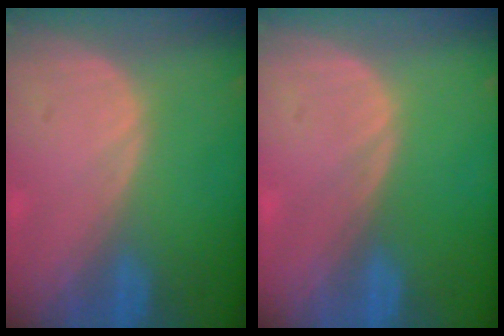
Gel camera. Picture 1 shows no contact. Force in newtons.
{"total": 0.0}